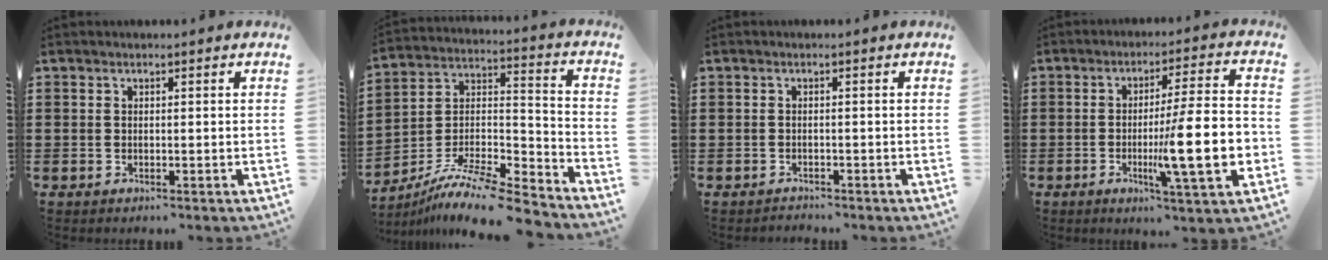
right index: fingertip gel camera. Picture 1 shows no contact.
{"total": 10.9, "force": [-9.4, 1.3, 5.4], "torque": [-0.094, 0.020, -0.187]}
{"total": 1.0, "force": [-1.0, 0.4, -0.2], "torque": [0.000, 0.004, -0.023]}
{"total": 14.5, "force": [-3.1, 2.1, 14.0], "torque": [-0.220, -0.014, -0.057]}